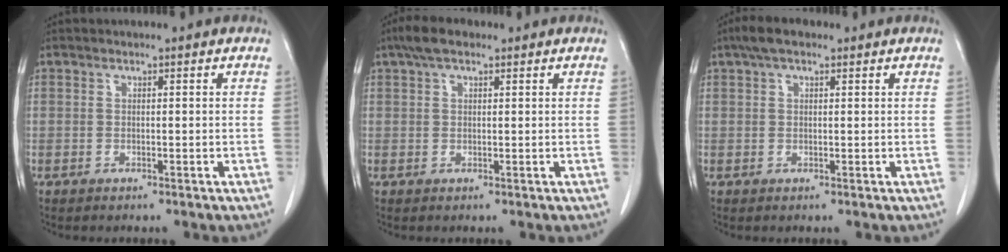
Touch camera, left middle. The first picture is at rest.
{"total": 3.9, "force": [2.6, 1.6, 2.5], "torque": [-0.054, 0.019, 0.046]}
{"total": 3.9, "force": [2.5, 1.6, 2.5], "torque": [-0.054, 0.022, 0.043]}